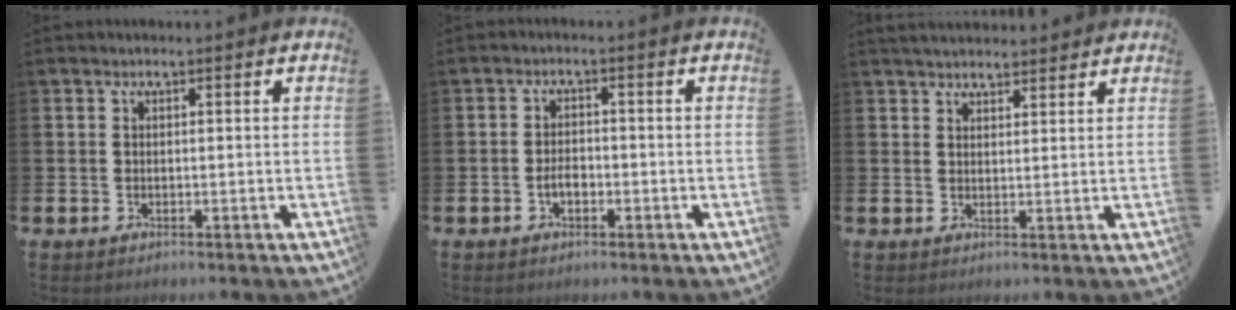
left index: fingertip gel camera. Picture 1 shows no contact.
{"total": 2.2, "force": [-0.7, 1.3, 1.7], "torque": [-0.022, 0.000, -0.017]}
{"total": 3.3, "force": [3.3, 0.7, 0.3], "torque": [-0.010, -0.010, 0.060]}